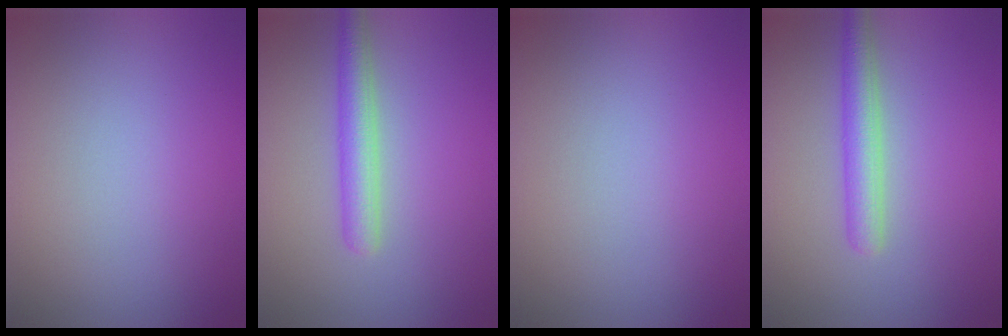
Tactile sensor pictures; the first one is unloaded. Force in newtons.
{"total": 3.0, "press": 3.0, "slide": 0.1}
{"total": 0.0}
{"total": 3.0, "press": 3.0, "slide": 0.1}